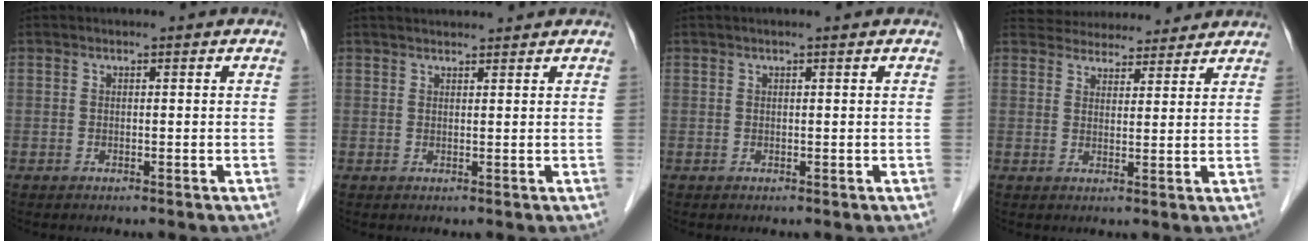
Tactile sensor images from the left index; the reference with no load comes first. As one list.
[{"total": 4.6, "force": [4.4, 0.6, 1.4], "torque": [-0.017, 0.030, 0.061]}, {"total": 0.9, "force": [0.6, -0.1, 0.7], "torque": [-0.011, 0.006, 0.010]}, {"total": 10.8, "force": [10.3, 2.9, 1.8], "torque": [-0.017, 0.027, 0.139]}]